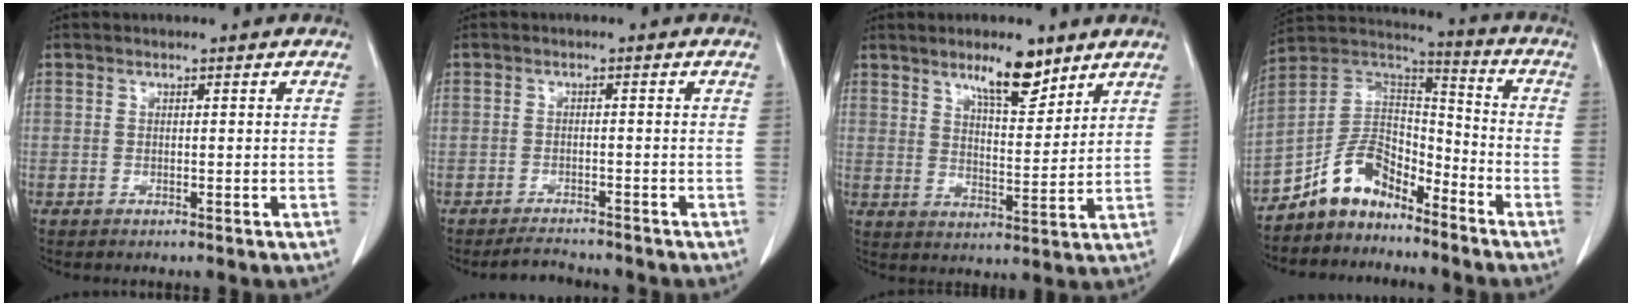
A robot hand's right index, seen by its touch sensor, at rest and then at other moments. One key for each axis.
{"total": 2.9, "fx": -2.8, "fy": 0.7, "fz": 0.2, "tx": -0.005, "ty": -0.007, "tz": -0.044}
{"total": 7.9, "fx": 5.8, "fy": 2.0, "fz": 5.1, "tx": -0.086, "ty": -0.003, "tz": 0.099}
{"total": 10.1, "fx": -7.8, "fy": 4.9, "fz": 4.0, "tx": -0.075, "ty": 0.046, "tz": -0.150}